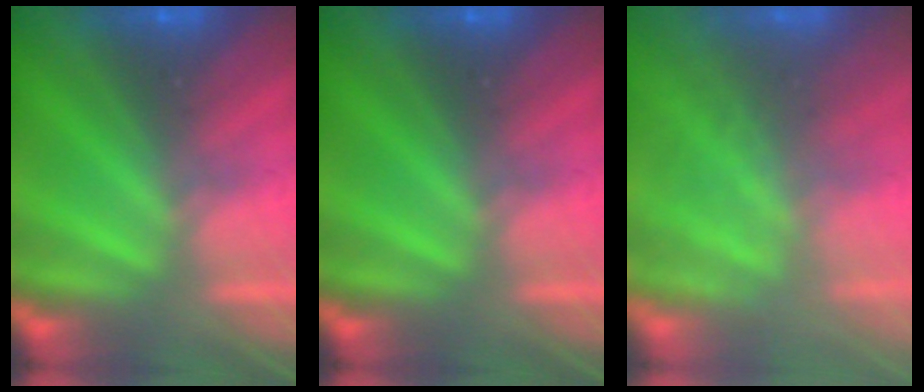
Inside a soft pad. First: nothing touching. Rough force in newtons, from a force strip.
{"total": 0.0}
{"total": 2.8}